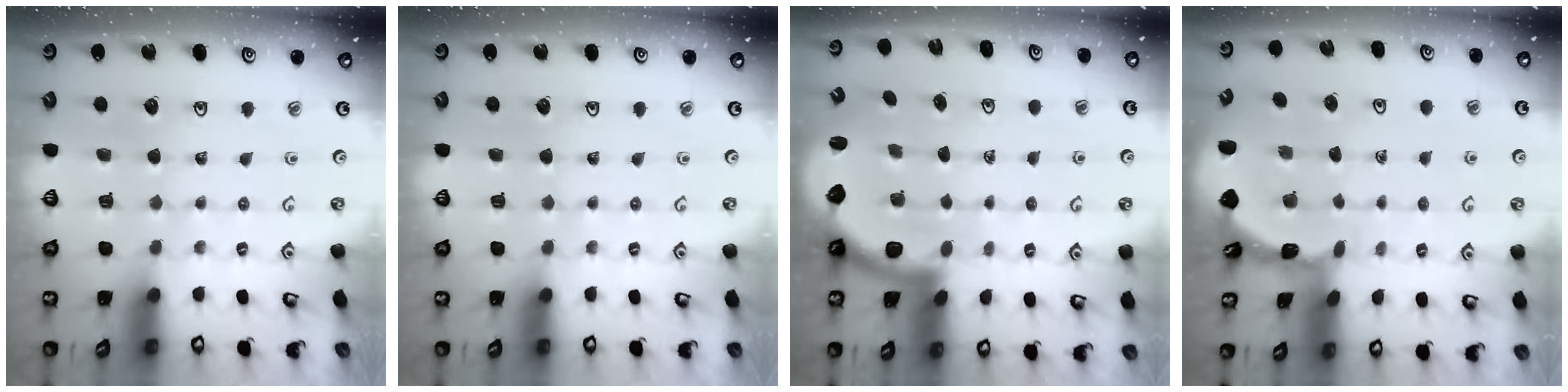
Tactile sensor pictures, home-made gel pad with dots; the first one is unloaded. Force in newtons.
{"total": 0.0}
{"total": 2.9, "press": 2.8, "slide": 0.4}
{"total": 1.7, "press": 1.6, "slide": 0.1}